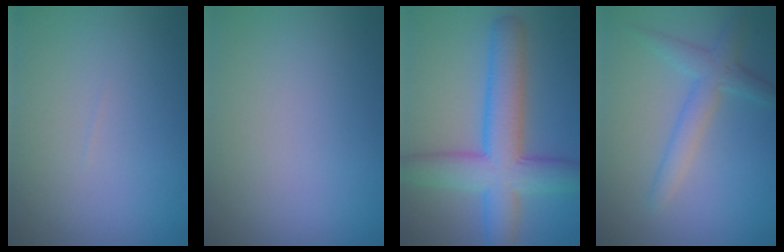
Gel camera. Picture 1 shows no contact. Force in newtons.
{"total": 0.0}
{"total": 8.1, "press": 8.1, "slide": 0.1}
{"total": 3.1, "press": 3.1, "slide": 0.2}